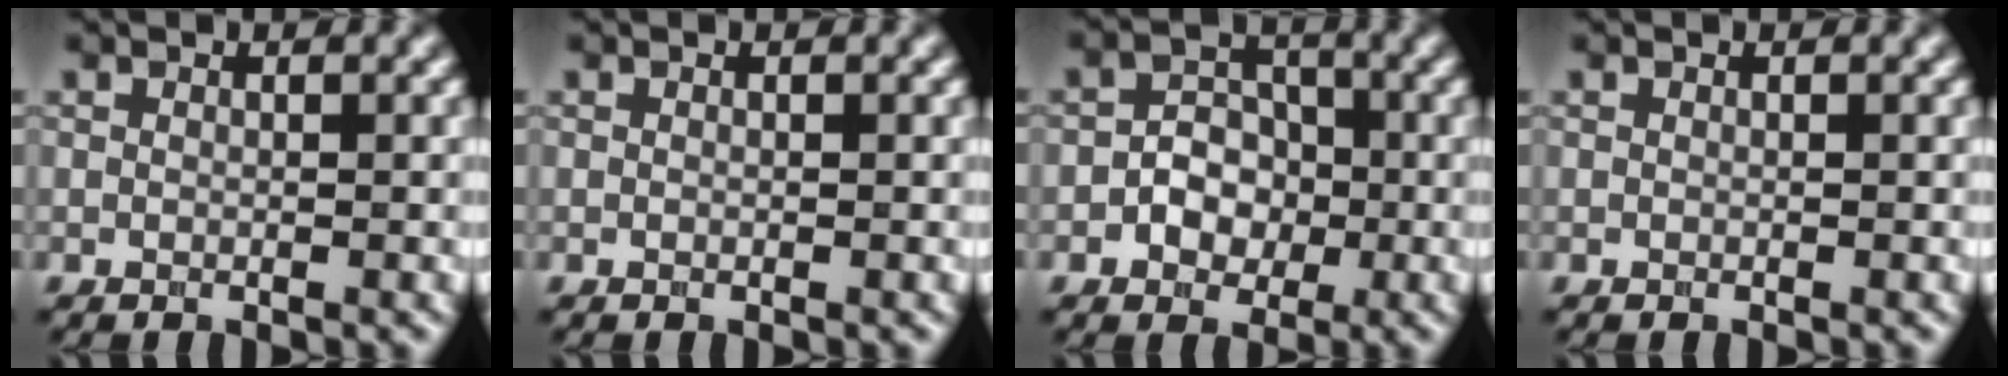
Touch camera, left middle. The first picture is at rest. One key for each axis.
{"total": 0.0}
{"total": 3.3, "fx": -1.0, "fy": 2.6, "fz": 1.7, "tx": -0.020, "ty": 0.004, "tz": -0.020}
{"total": 0.0}